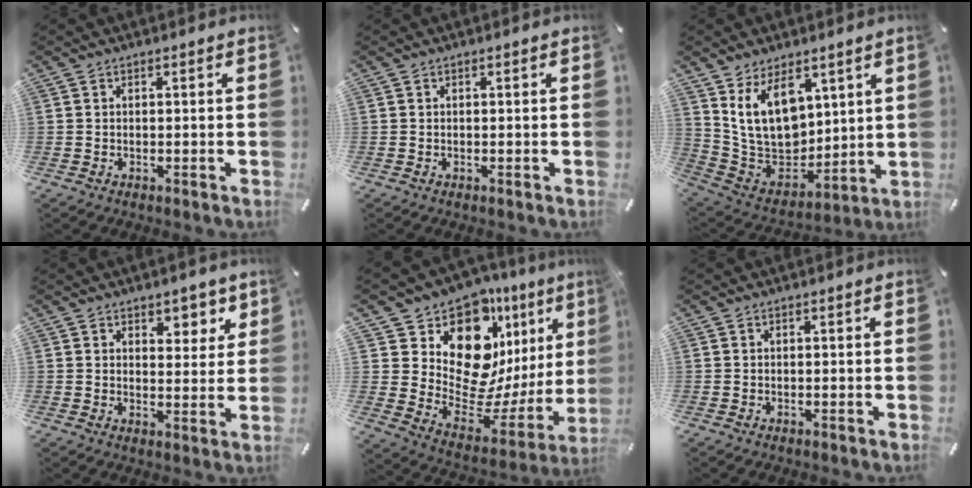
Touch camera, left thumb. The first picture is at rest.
{"total": 0.0}
{"total": 14.5, "force": [6.8, 10.2, 7.8], "torque": [-0.163, -0.040, 0.135]}
{"total": 5.0, "force": [3.6, 3.2, 1.5], "torque": [0.005, -0.026, 0.054]}
{"total": 16.4, "force": [9.6, 9.8, 9.0], "torque": [-0.124, -0.112, 0.166]}
{"total": 0.0}